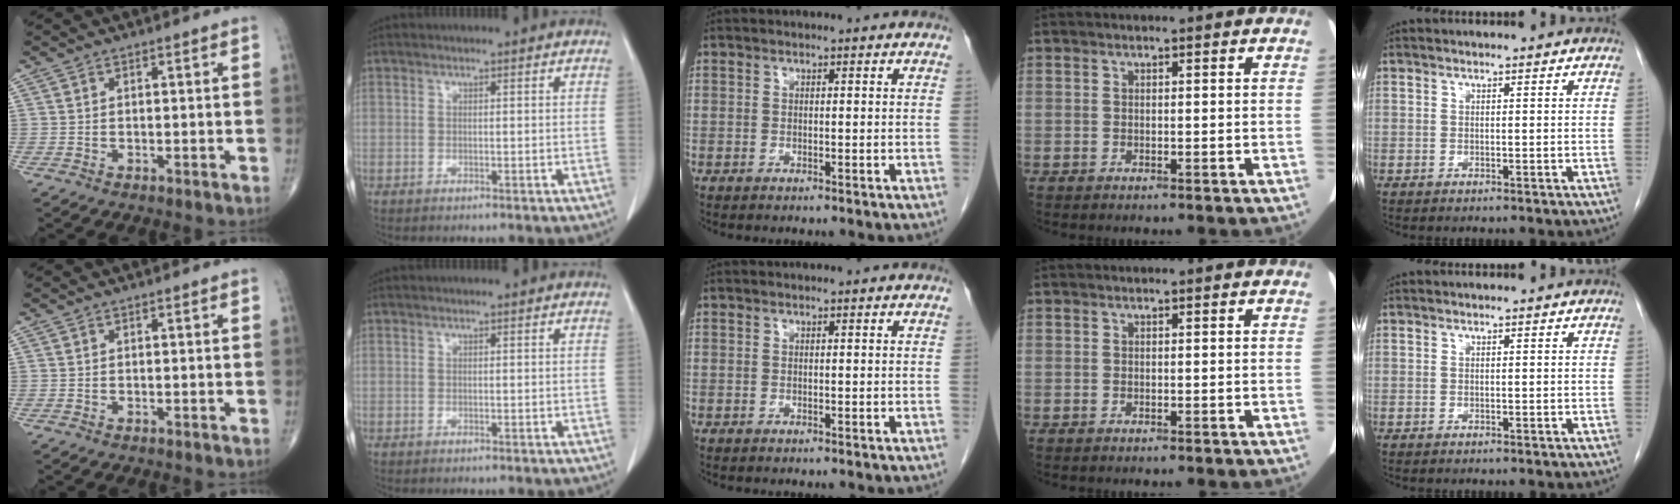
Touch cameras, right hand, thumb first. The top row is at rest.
{}